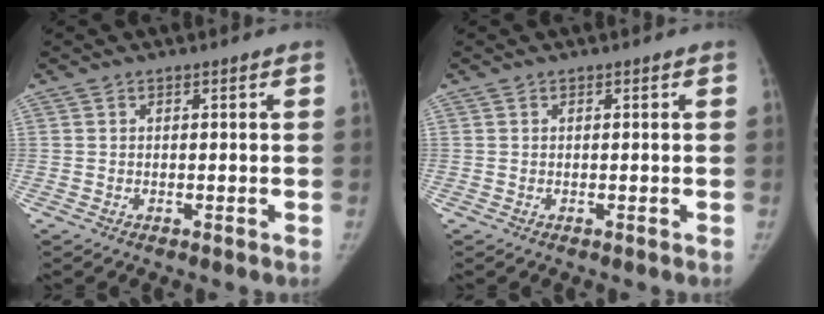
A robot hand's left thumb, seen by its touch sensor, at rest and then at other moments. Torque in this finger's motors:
{"motor_torque": [0.03, 0.03, 0.19, -0.09, 0.00]}